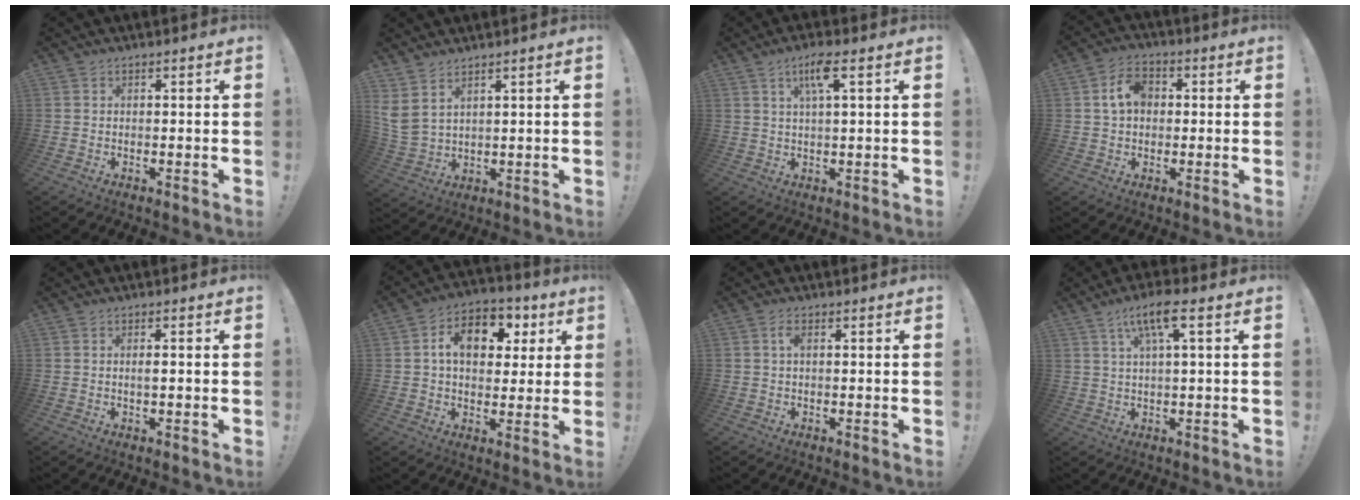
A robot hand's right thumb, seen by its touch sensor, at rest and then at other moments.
{"total": 5.1, "force": [3.6, 2.4, 2.8], "torque": [-0.068, -0.023, 0.070]}
{"total": 6.5, "force": [2.7, 1.0, 5.8], "torque": [-0.108, 0.006, 0.041]}
{"total": 7.7, "force": [1.4, 5.7, 5.0], "torque": [-0.083, 0.014, 0.027]}
{"total": 1.5, "force": [-0.2, 0.2, 1.5], "torque": [-0.025, 0.000, -0.005]}
{"total": 12.9, "force": [3.6, 9.1, 8.3], "torque": [-0.117, -0.002, 0.066]}
{"total": 2.2, "force": [0.3, 0.8, 2.0], "torque": [-0.041, 0.005, 0.003]}
{"total": 8.6, "force": [3.2, 1.5, 7.8], "torque": [-0.139, -0.004, 0.053]}